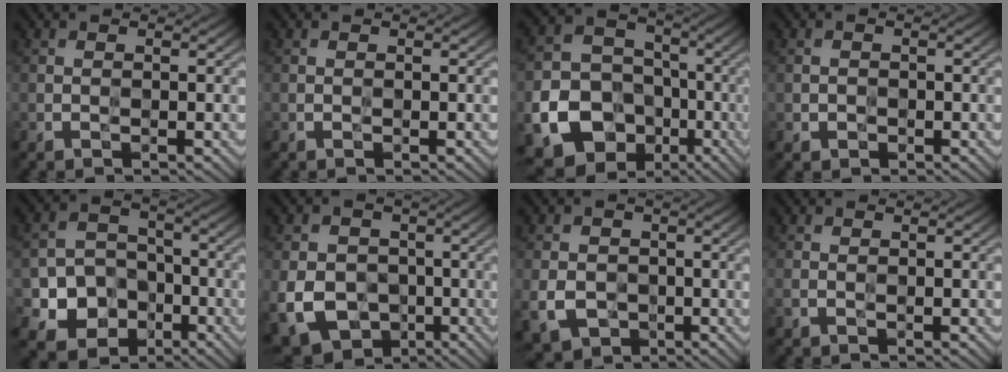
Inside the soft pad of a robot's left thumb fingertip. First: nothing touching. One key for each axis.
{"total": 0.0}
{"total": 19.2, "fx": -7.8, "fy": 16.0, "fz": 7.1, "tx": -0.167, "ty": -0.061, "tz": -0.146}
{"total": 0.9, "fx": -0.3, "fy": 0.8, "fz": 0.2, "tx": 0.000, "ty": -0.002, "tz": -0.010}
{"total": 8.7, "fx": -3.3, "fy": 7.1, "fz": 3.7, "tx": -0.078, "ty": -0.019, "tz": -0.078}
{"total": 10.9, "fx": -2.8, "fy": 8.9, "fz": 5.6, "tx": -0.136, "ty": -0.031, "tz": -0.062}
{"total": 6.2, "fx": -1.4, "fy": 5.1, "fz": 3.1, "tx": -0.086, "ty": -0.018, "tz": -0.033}
{"total": 0.9, "fx": -0.1, "fy": 0.6, "fz": 0.7, "tx": -0.018, "ty": 0.000, "tz": -0.003}